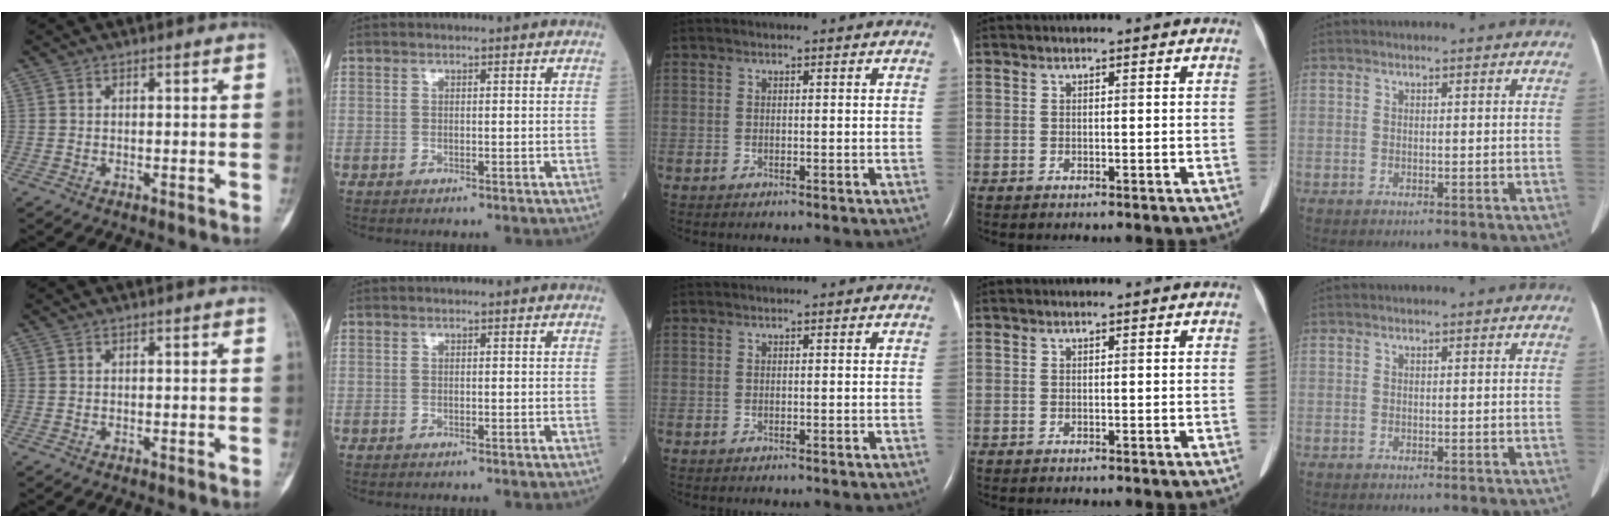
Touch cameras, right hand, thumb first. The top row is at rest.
{}